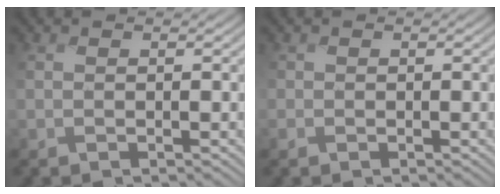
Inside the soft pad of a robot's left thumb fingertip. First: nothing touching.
{"total": 0.8, "force": [-0.3, 0.8, 0.0], "torque": [-0.001, -0.004, -0.010]}